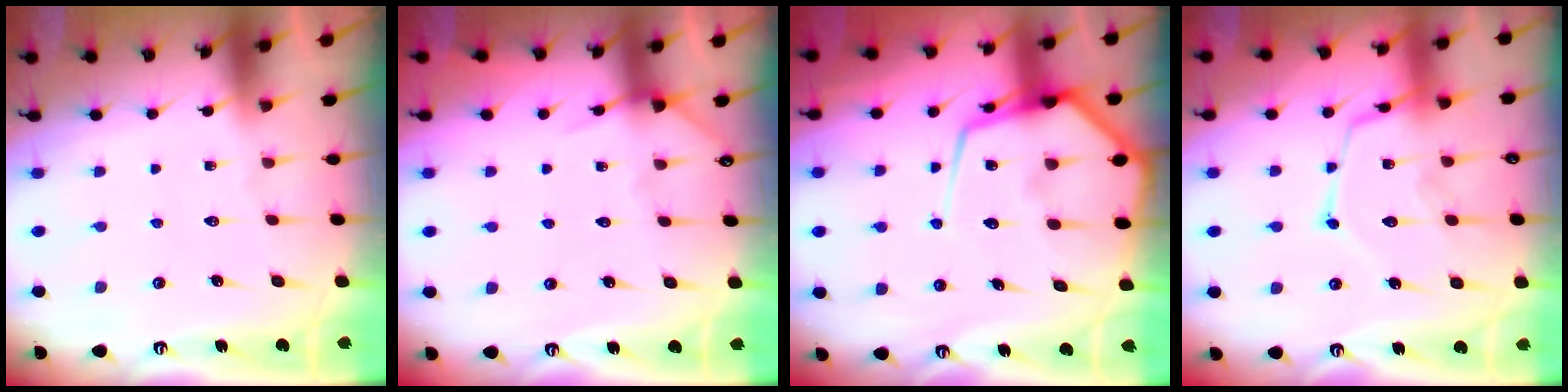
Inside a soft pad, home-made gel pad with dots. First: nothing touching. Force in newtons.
{"total": 5.0, "press": 5.0, "slide": 0.5}
{"total": 15.7, "press": 15.6, "slide": 1.7}
{"total": 15.3, "press": 15.3, "slide": 1.3}